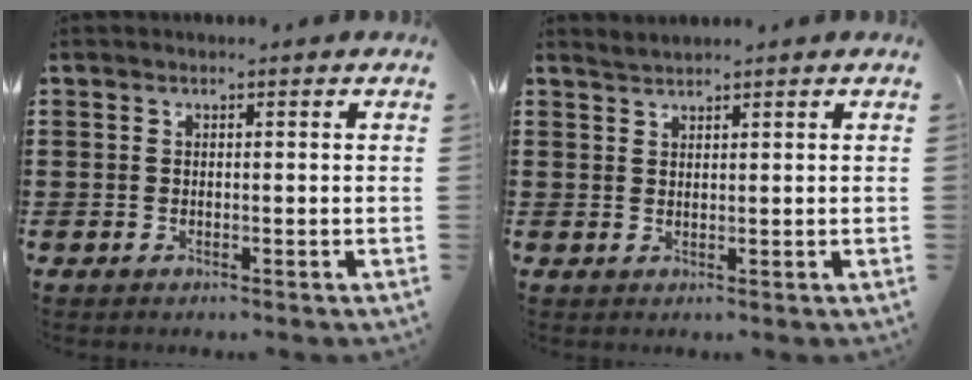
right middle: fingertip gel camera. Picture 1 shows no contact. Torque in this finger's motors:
{"motor_torque": [-0.13, -0.08, -0.02, -0.02]}